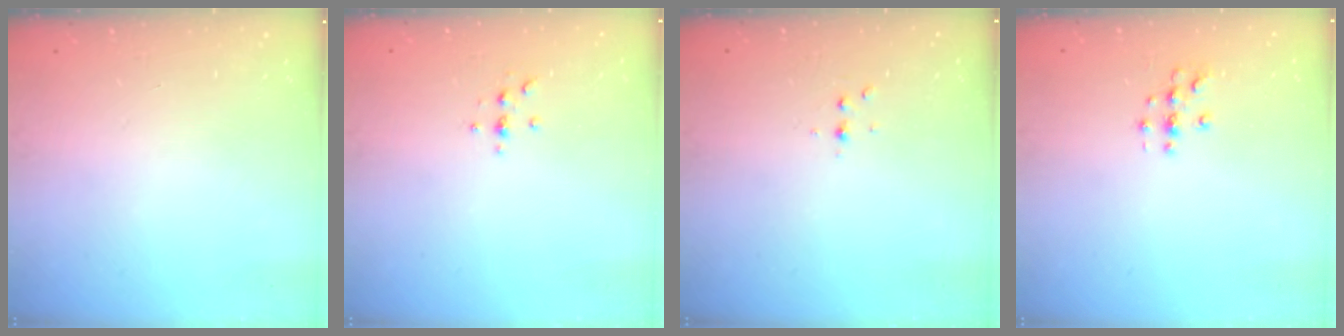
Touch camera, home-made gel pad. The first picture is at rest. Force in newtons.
{"total": 2.3, "press": 2.2, "slide": 0.2}
{"total": 4.0, "press": 3.6, "slide": 1.8}
{"total": 3.4, "press": 3.4, "slide": 0.4}